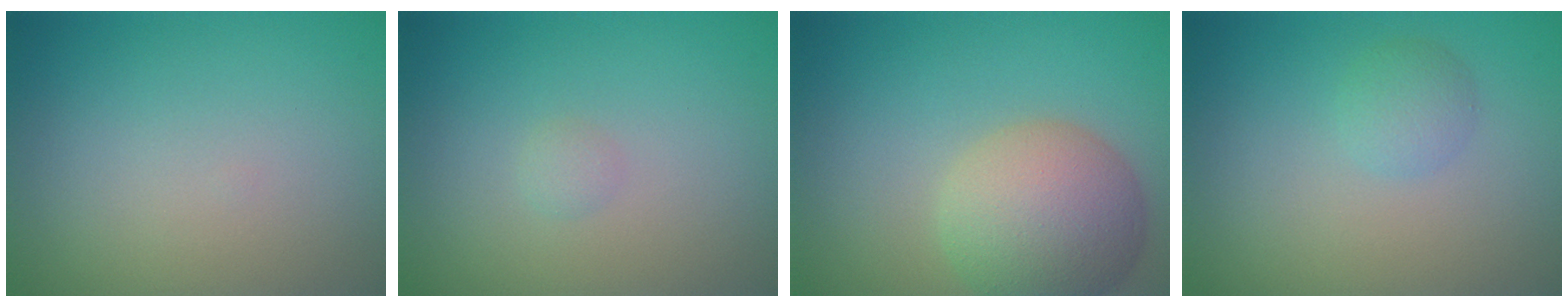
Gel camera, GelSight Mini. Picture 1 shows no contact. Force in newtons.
{"total": 0.6, "press": 0.6, "slide": 0.0}
{"total": 7.2, "press": 7.2, "slide": 0.4}
{"total": 1.6, "press": 1.6, "slide": 0.1}